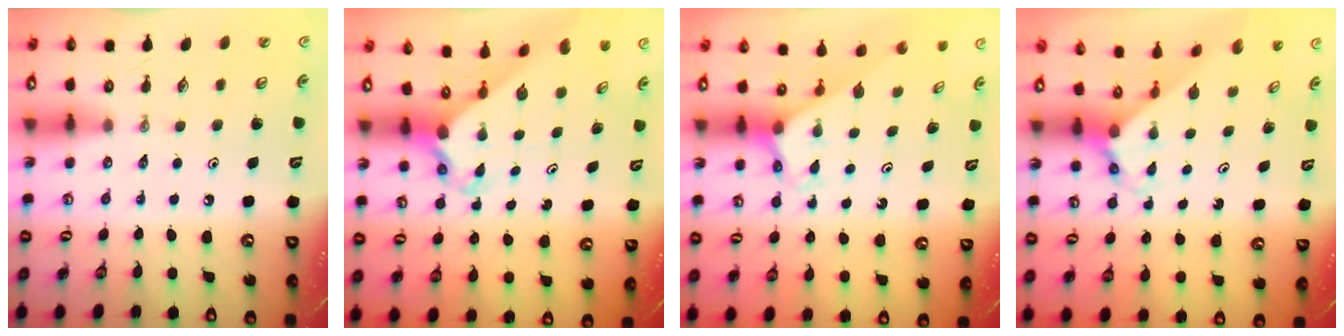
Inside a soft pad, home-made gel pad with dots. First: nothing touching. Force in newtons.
{"total": 2.8, "press": 2.7, "slide": 0.2}
{"total": 2.6, "press": 2.6, "slide": 0.2}
{"total": 3.6, "press": 3.6, "slide": 0.3}